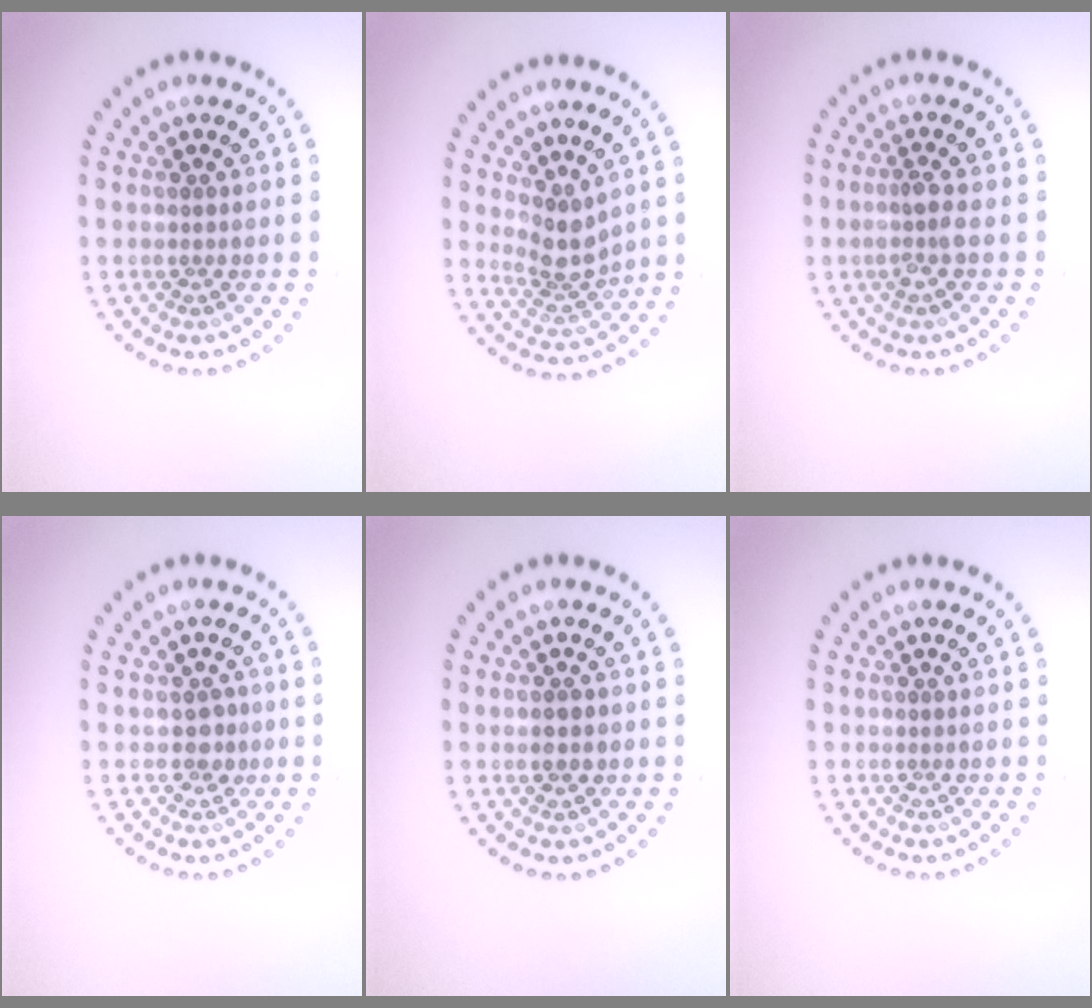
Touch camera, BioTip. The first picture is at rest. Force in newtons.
{"total": 2.9, "press": 2.2, "slide": 2.0}
{"total": 1.7, "press": 1.5, "slide": 0.8}
{"total": 1.3, "press": 1.1, "slide": 0.5}
{"total": 1.7, "press": 1.7, "slide": 0.0}
{"total": 0.0}